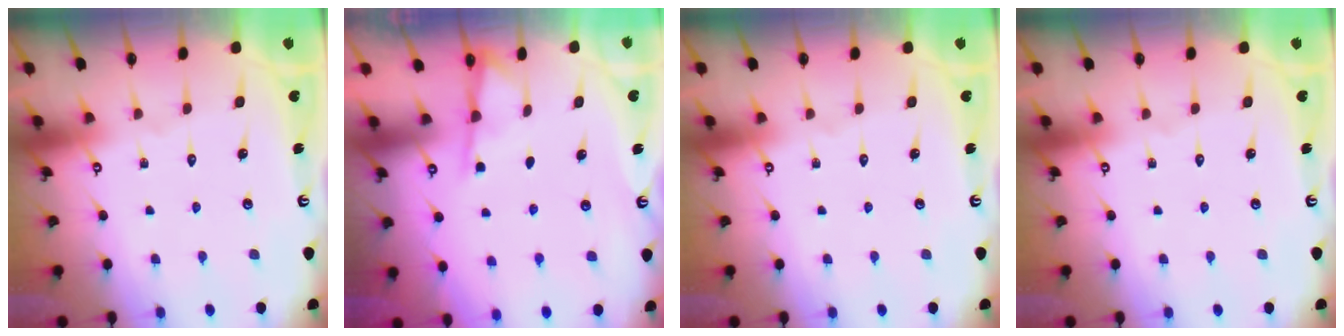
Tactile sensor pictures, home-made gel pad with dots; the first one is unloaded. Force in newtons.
{"total": 1.8, "press": 1.7, "slide": 0.4}
{"total": 0.0}
{"total": 0.0}